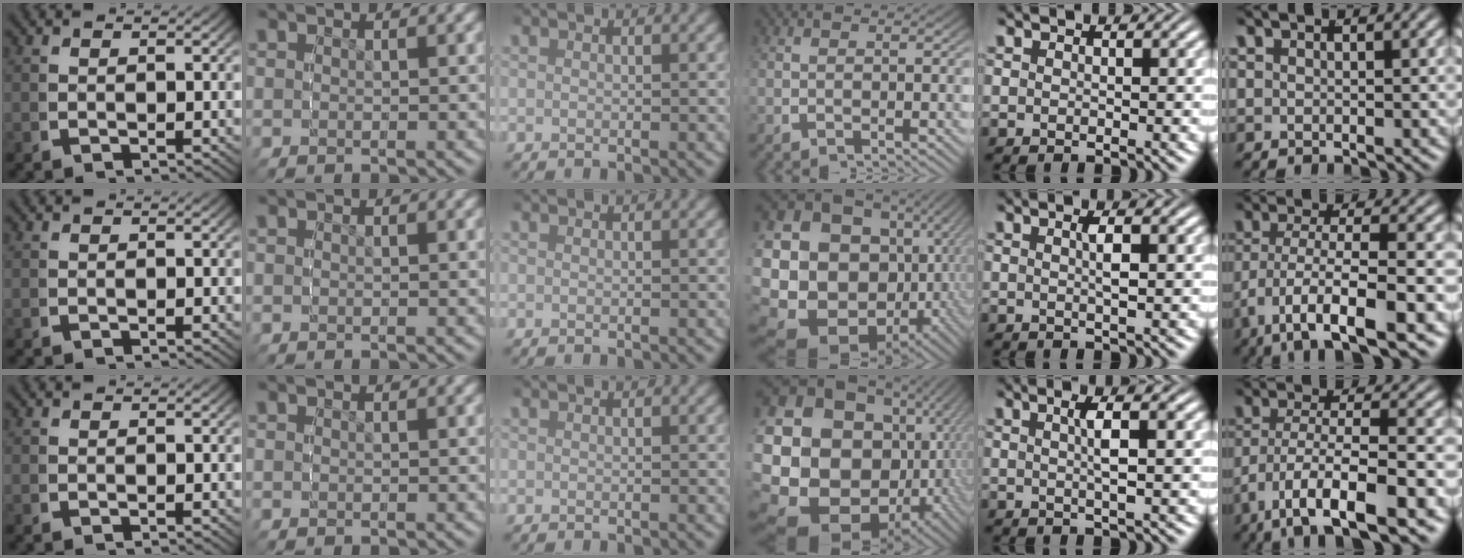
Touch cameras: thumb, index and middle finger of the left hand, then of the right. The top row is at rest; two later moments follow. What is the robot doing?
{"motion": "grasp_and_lifting", "object": "sponge"}